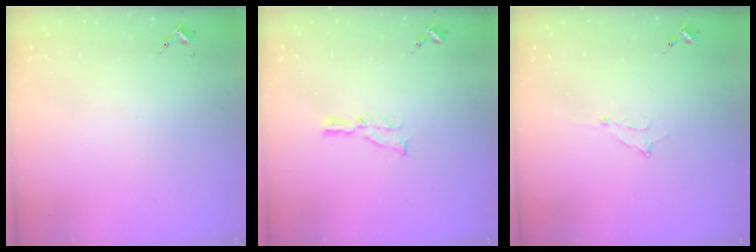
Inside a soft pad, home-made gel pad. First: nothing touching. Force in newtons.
{"total": 5.8, "press": 5.8, "slide": 0.5}
{"total": 5.2, "press": 5.2, "slide": 0.3}